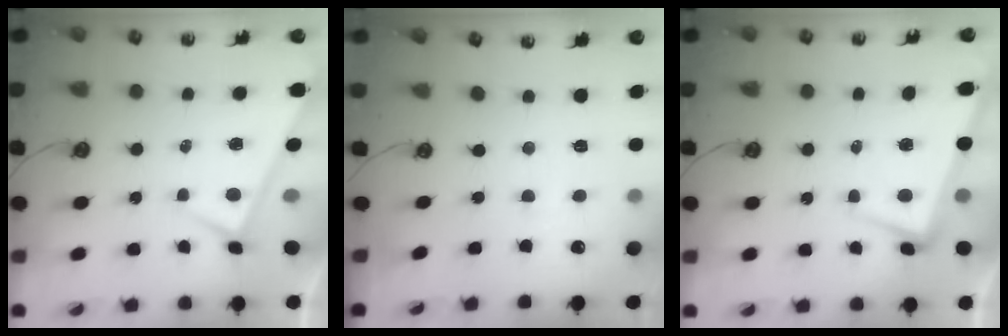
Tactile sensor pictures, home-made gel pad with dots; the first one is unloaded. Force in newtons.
{"total": 3.6, "press": 3.6, "slide": 0.4}
{"total": 1.7, "press": 1.0, "slide": 1.4}